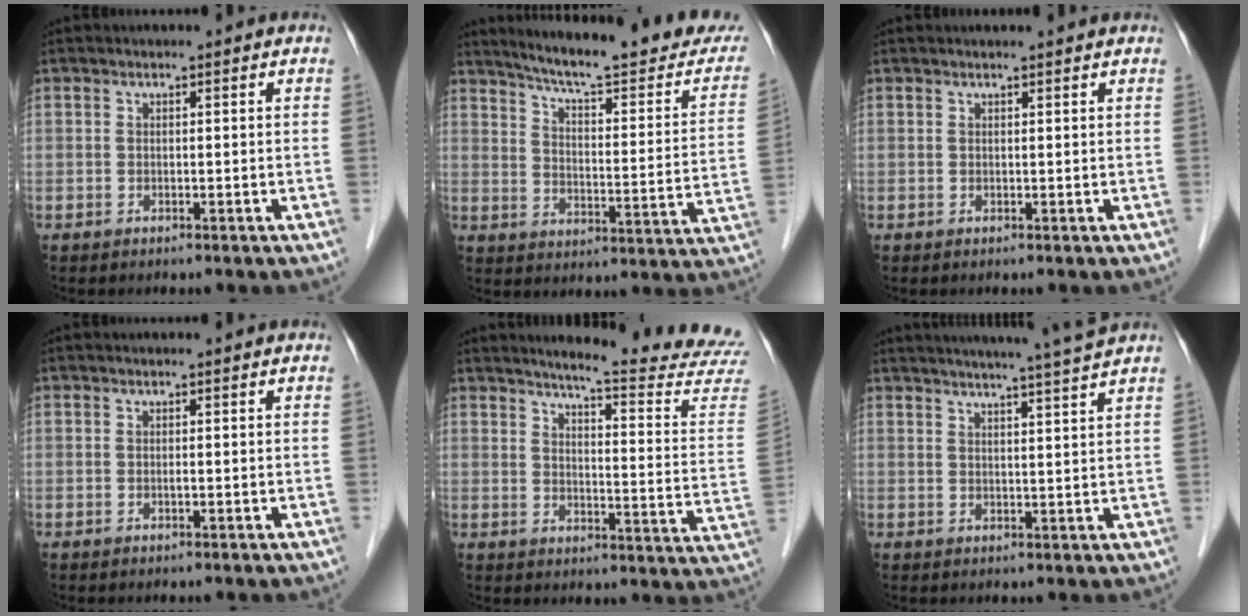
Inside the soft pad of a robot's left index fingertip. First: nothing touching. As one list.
[{"total": 21.5, "force": [19.2, 1.9, 9.4], "torque": [-0.126, -0.063, 0.244]}, {"total": 1.2, "force": [1.0, -0.3, 0.5], "torque": [-0.009, 0.001, 0.012]}, {"total": 0.8, "force": [-0.8, -0.1, 0.2], "torque": [-0.004, -0.006, -0.013]}, {"total": 18.8, "force": [17.7, -1.1, 6.2], "torque": [-0.083, -0.133, 0.195]}, {"total": 9.1, "force": [8.0, -1.9, 3.9], "torque": [-0.059, -0.013, 0.098]}]